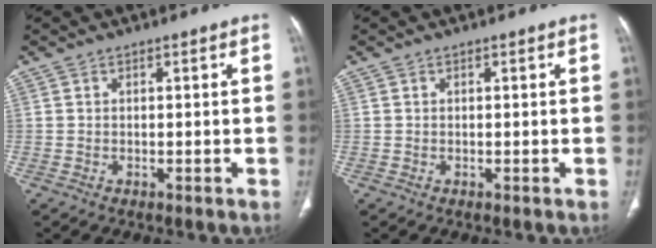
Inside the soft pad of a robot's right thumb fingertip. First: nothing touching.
{"total": 0.0}